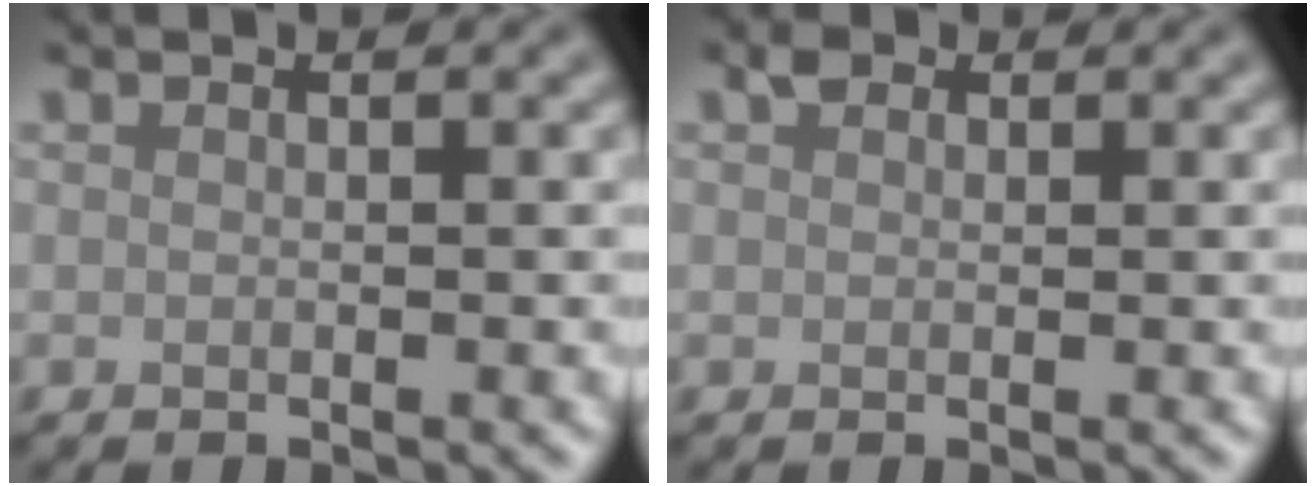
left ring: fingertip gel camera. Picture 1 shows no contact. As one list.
[{"total": 0.9, "force": [0.5, 0.6, 0.4], "torque": [-0.007, 0.002, 0.008]}]